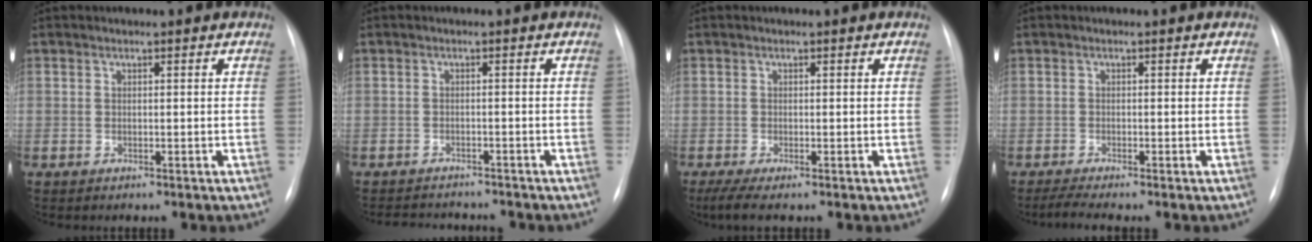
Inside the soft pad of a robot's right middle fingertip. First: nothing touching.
{"total": 6.2, "force": [-6.0, 1.1, 1.1], "torque": [-0.012, 0.002, -0.082]}
{"total": 2.4, "force": [-1.6, 0.3, 1.9], "torque": [-0.039, -0.010, -0.031]}
{"total": 2.4, "force": [-1.9, -0.4, 1.4], "torque": [-0.036, -0.008, -0.039]}